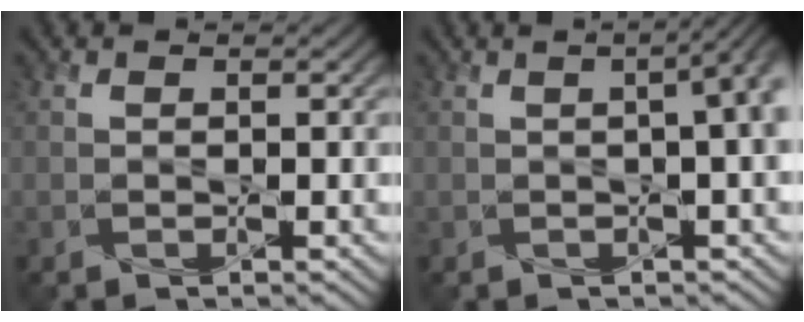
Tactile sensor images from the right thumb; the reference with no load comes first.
{"total": 6.4, "force": [0.2, 2.2, 5.9], "torque": [-0.073, 0.009, -0.006]}